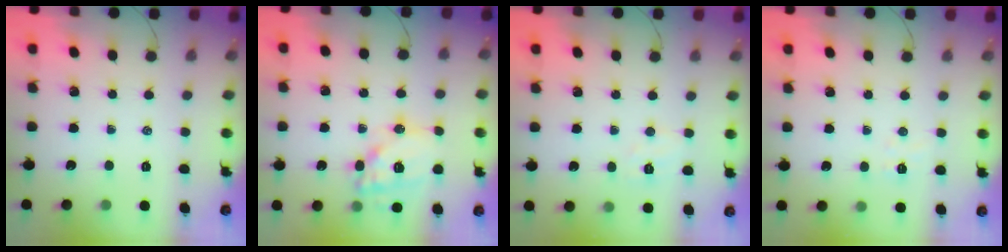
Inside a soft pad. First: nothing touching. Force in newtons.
{"total": 15.6, "press": 15.3, "slide": 2.9}
{"total": 4.7, "press": 4.6, "slide": 1.1}
{"total": 4.5, "press": 4.4, "slide": 1.1}